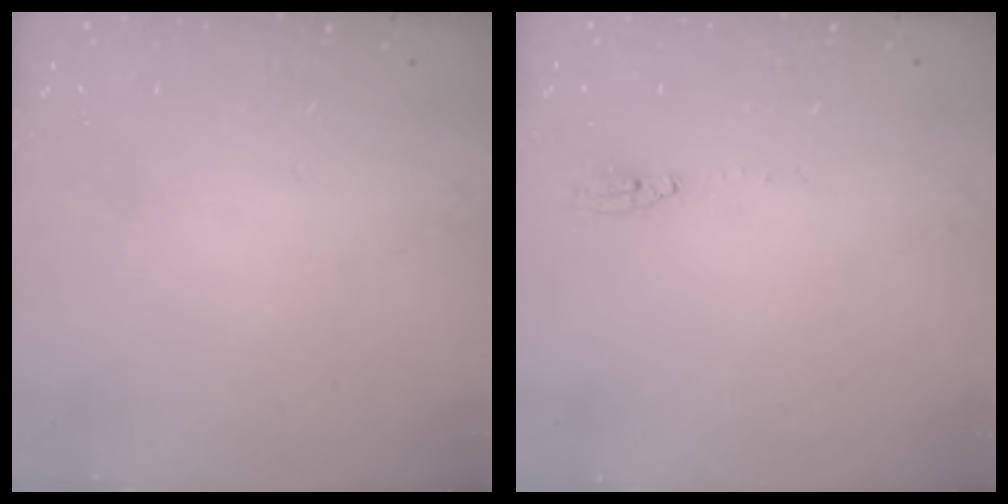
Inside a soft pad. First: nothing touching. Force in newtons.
{"total": 3.3, "press": 3.3, "slide": 0.3}